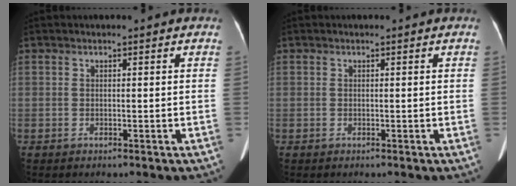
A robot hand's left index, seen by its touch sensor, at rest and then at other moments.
{"total": 0.0}